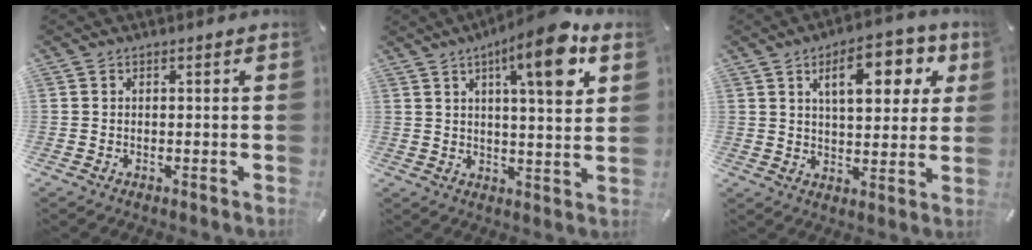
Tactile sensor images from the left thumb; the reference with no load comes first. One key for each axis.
{"total": 13.6, "fx": 6.4, "fy": 3.3, "fz": 11.5, "tx": -0.165, "ty": -0.026, "tz": 0.096}
{"total": 13.7, "fx": 6.1, "fy": 6.5, "fz": 10.4, "tx": -0.141, "ty": -0.015, "tz": 0.097}